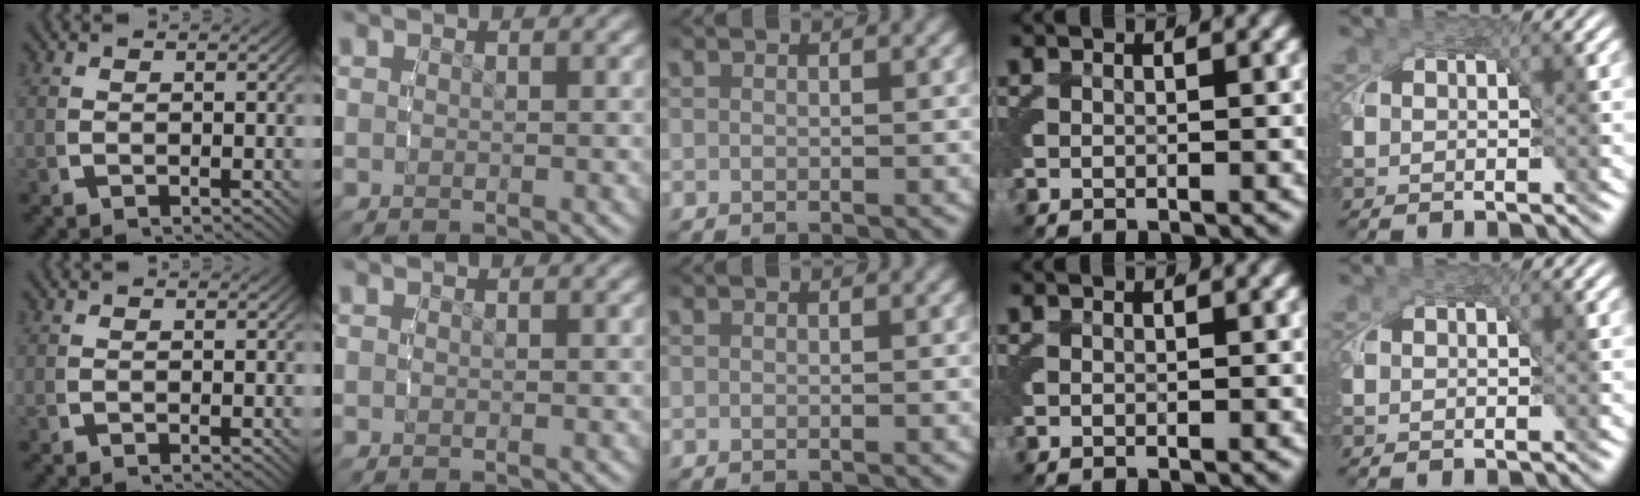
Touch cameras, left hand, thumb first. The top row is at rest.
{}